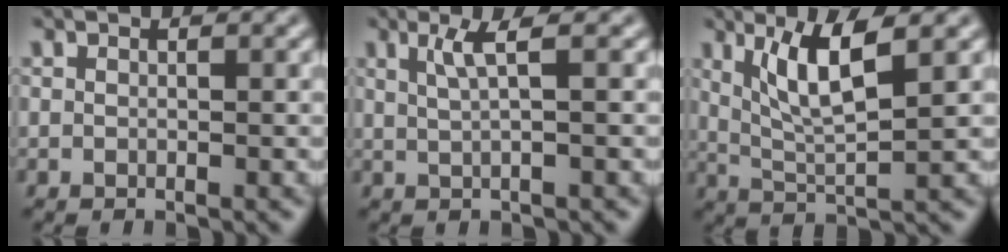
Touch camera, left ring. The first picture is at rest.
{"total": 2.4, "force": [1.0, 0.4, 2.2], "torque": [-0.038, 0.000, 0.017]}
{"total": 5.4, "force": [2.1, 1.1, 4.8], "torque": [-0.097, -0.006, 0.044]}